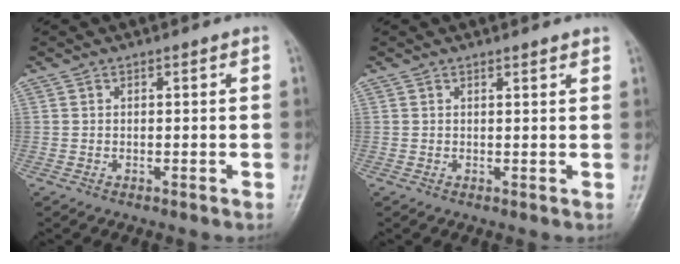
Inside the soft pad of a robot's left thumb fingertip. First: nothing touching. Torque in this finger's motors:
{"motor_torque": [-0.16, -0.03, -0.32, 0.10, 0.04]}